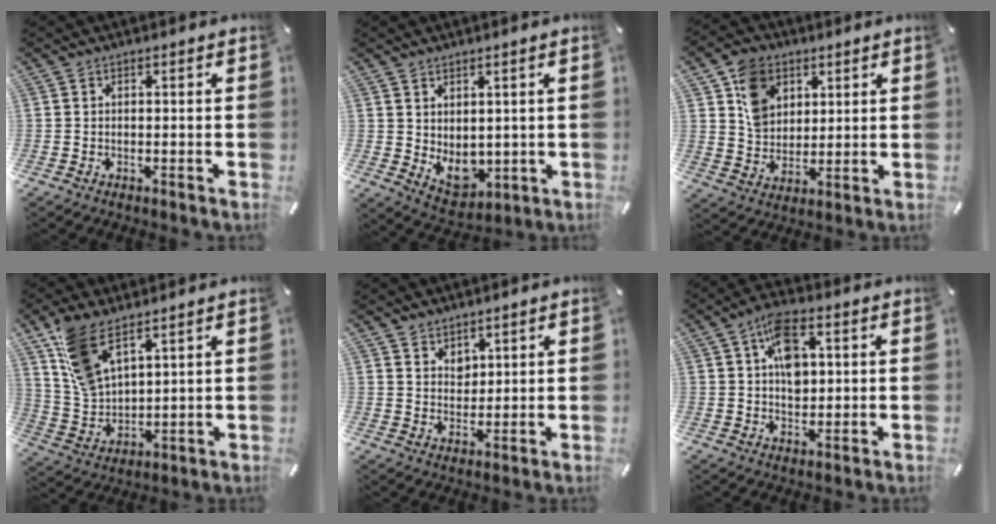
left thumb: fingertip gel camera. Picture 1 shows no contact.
{"total": 6.6, "force": [0.5, 5.5, 3.5], "torque": [-0.047, -0.009, 0.015]}
{"total": 10.1, "force": [4.6, 8.1, 3.9], "torque": [-0.070, -0.002, 0.088]}
{"total": 11.1, "force": [7.6, 5.1, 6.1], "torque": [-0.147, -0.026, 0.148]}
{"total": 4.8, "force": [3.3, 3.4, -0.3], "torque": [-0.001, -0.016, 0.063]}
{"total": 9.1, "force": [2.3, 5.9, 6.4], "torque": [-0.099, 0.003, 0.041]}